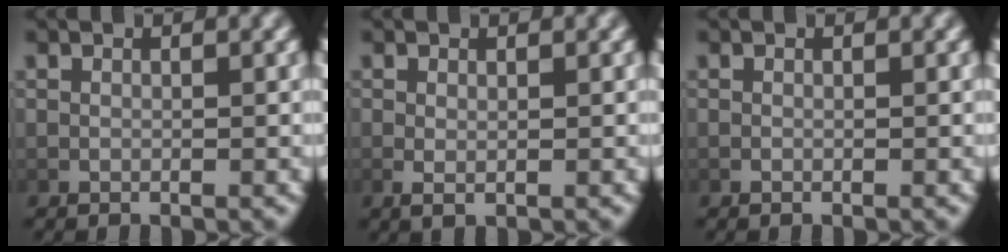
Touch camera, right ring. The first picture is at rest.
{"total": 0.7, "force": [0.2, 0.1, 0.6], "torque": [-0.014, -0.010, 0.009]}
{"total": 0.0}